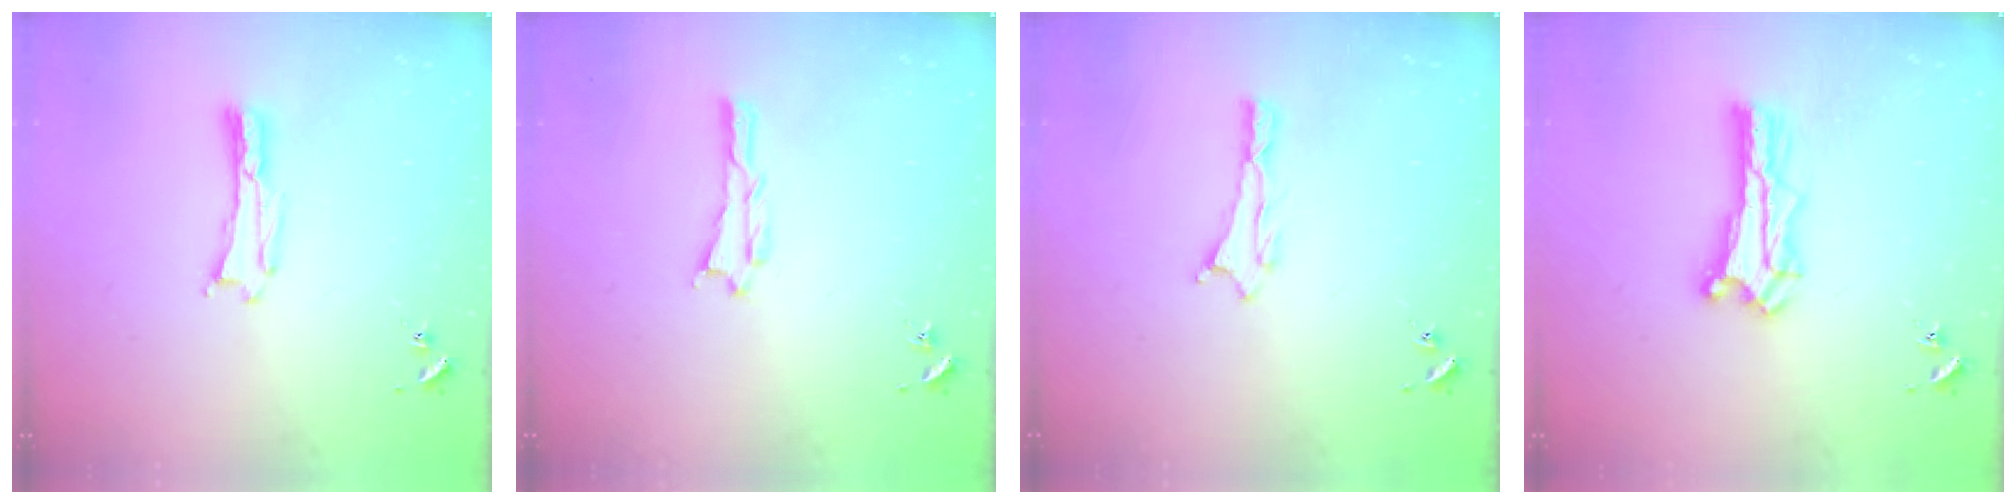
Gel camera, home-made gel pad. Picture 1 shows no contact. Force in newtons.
{"total": 0.6, "press": 0.6, "slide": 0.1}
{"total": 0.8, "press": 0.8, "slide": 0.2}
{"total": 1.4, "press": 1.4, "slide": 0.2}